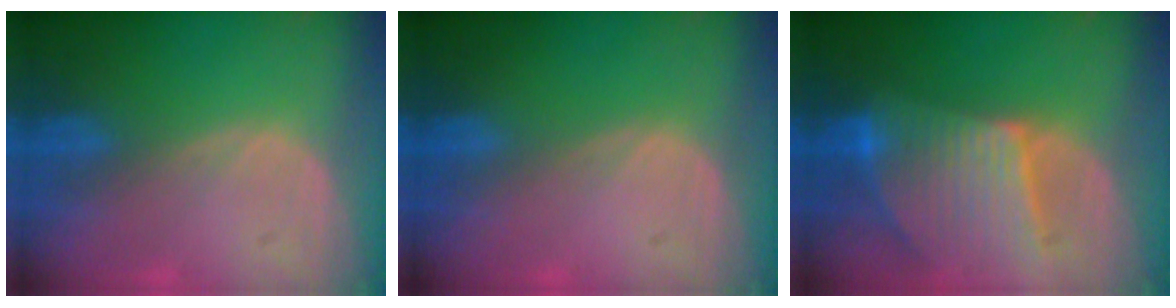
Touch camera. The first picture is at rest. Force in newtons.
{"total": 0.0}
{"total": 9.5, "press": 8.3, "slide": 4.6}